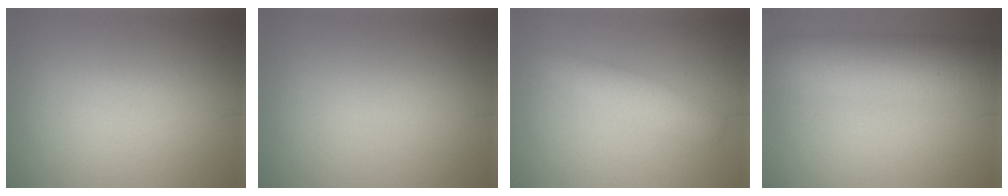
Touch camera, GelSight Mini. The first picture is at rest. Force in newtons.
{"total": 0.0}
{"total": 2.8, "press": 2.8, "slide": 0.1}
{"total": 8.8, "press": 8.8, "slide": 0.2}